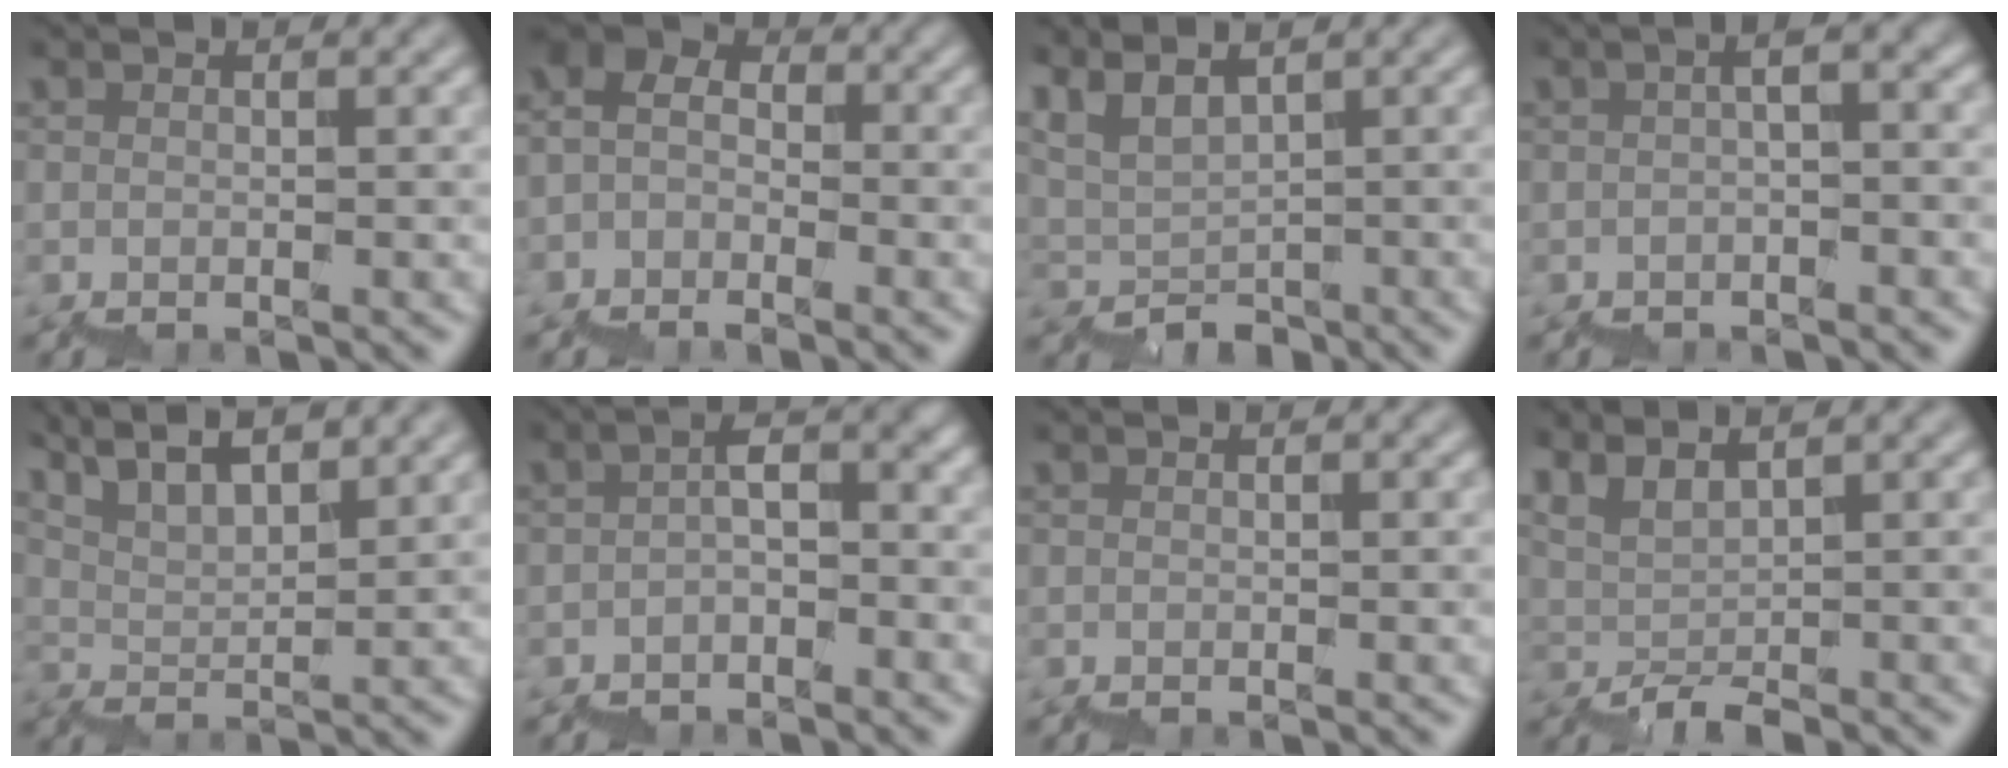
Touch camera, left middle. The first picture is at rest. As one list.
[{"total": 4.0, "force": [-1.7, 2.8, 2.2], "torque": [-0.049, 0.011, -0.036]}, {"total": 2.7, "force": [2.3, 1.1, 0.7], "torque": [-0.014, -0.002, 0.055]}, {"total": 2.1, "force": [-0.6, 0.4, 2.0], "torque": [-0.029, 0.013, -0.012]}, {"total": 7.9, "force": [7.3, 1.5, 2.7], "torque": [-0.045, 0.037, 0.107]}, {"total": 2.3, "force": [-0.9, 0.9, 2.0], "torque": [-0.035, 0.016, -0.016]}, {"total": 0.0}, {"total": 2.3, "force": [1.5, 0.5, 1.7], "torque": [-0.020, 0.010, 0.036]}]